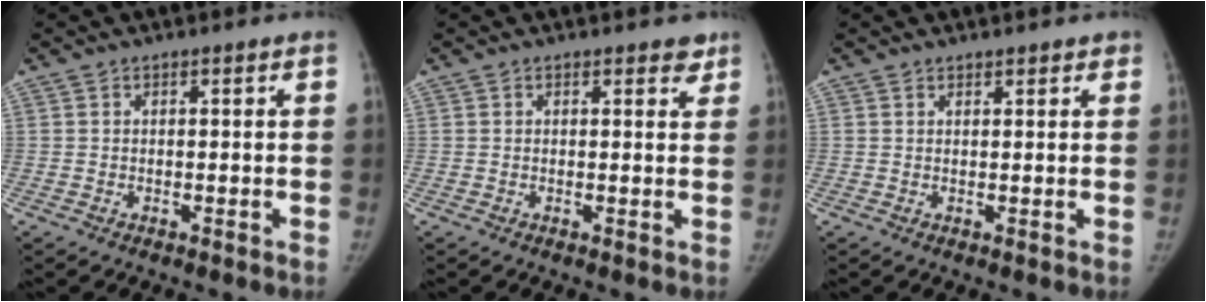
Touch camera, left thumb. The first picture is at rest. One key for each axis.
{"total": 2.1, "fx": 1.6, "fy": 1.1, "fz": 0.8, "tx": 0.012, "ty": -0.007, "tz": 0.013}
{"total": 1.6, "fx": 1.4, "fy": 0.8, "fz": 0.3, "tx": 0.012, "ty": -0.006, "tz": 0.015}